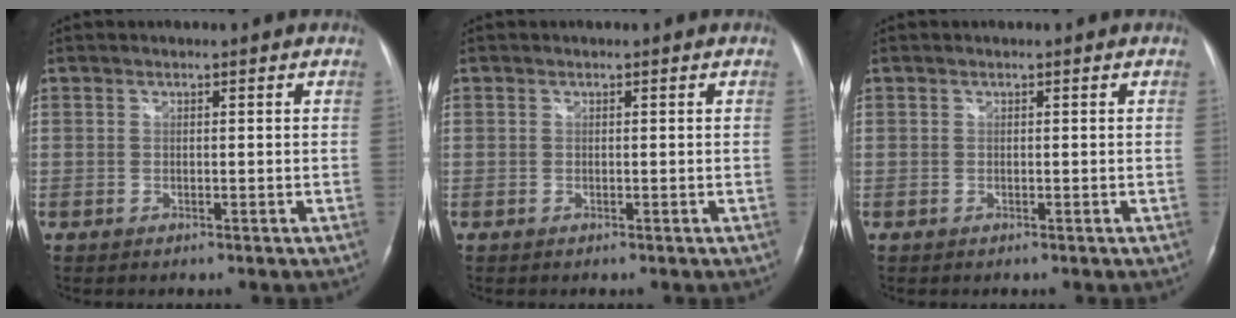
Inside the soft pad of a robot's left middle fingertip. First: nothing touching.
{"total": 0.0}
{"total": 0.0}